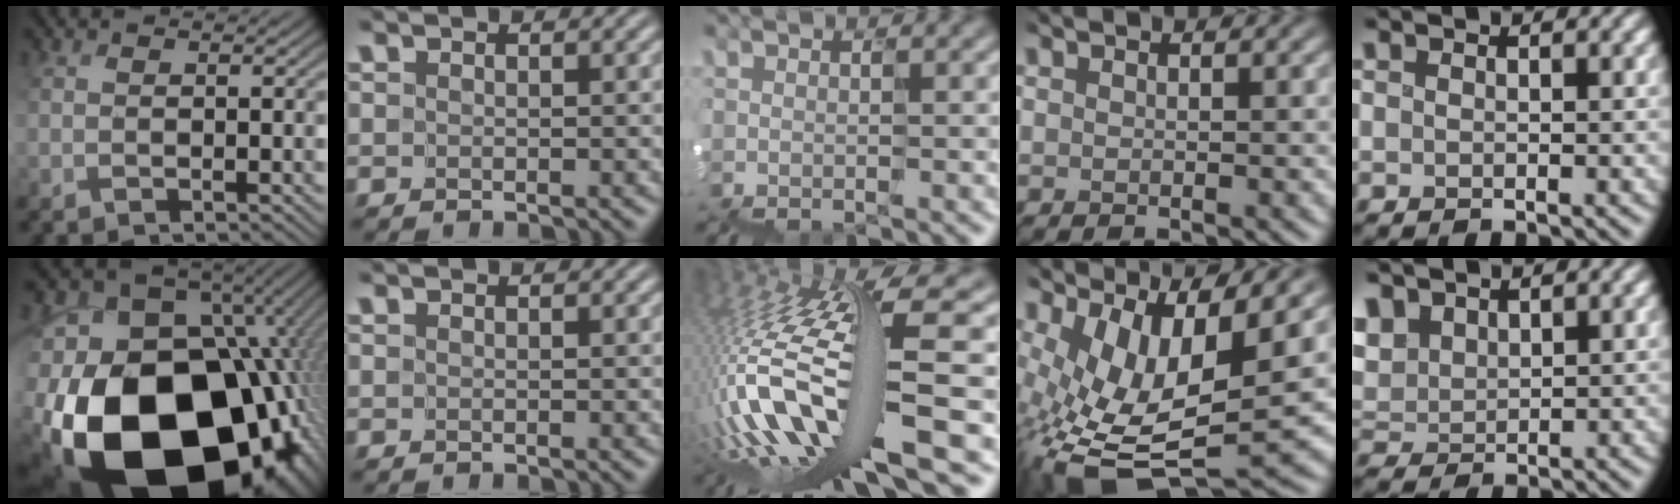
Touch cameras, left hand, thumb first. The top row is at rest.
{"thumb": {"total": 23.0, "force": [-8.8, 16.0, 13.9], "torque": [-0.311, -0.077, -0.088]}, "middle": {"total": 13.4, "force": [-2.8, 2.8, 12.7], "torque": [-0.276, 0.023, -0.050]}, "ring": {"total": 13.6, "force": [0.2, 5.5, 12.4], "torque": [-0.246, -0.007, 0.022]}, "little": {"total": 3.5, "force": [2.4, 2.0, 1.7], "torque": [-0.048, 0.008, 0.043]}}